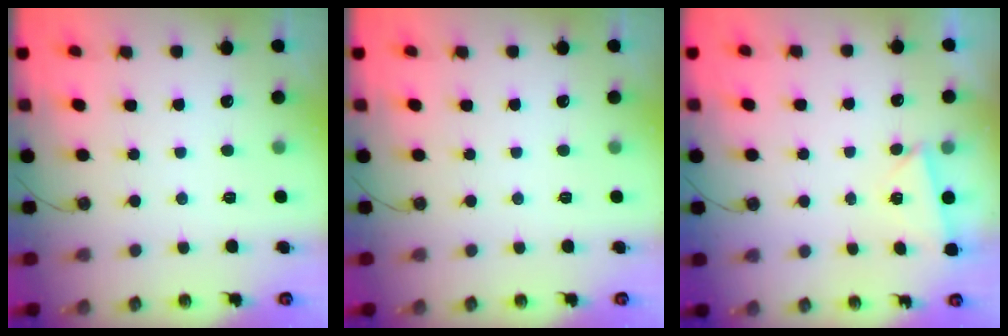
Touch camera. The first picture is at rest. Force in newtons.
{"total": 0.0}
{"total": 2.6, "press": 2.6, "slide": 0.3}